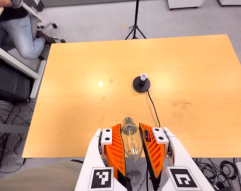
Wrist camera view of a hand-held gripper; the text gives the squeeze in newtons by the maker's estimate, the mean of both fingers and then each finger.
{"total": 21.3, "left": 22.8, "right": 19.9}